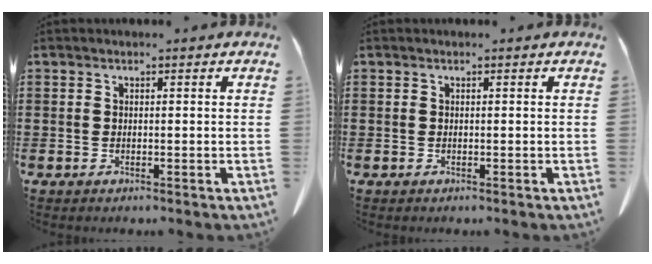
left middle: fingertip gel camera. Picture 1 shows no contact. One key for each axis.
{"total": 0.0}